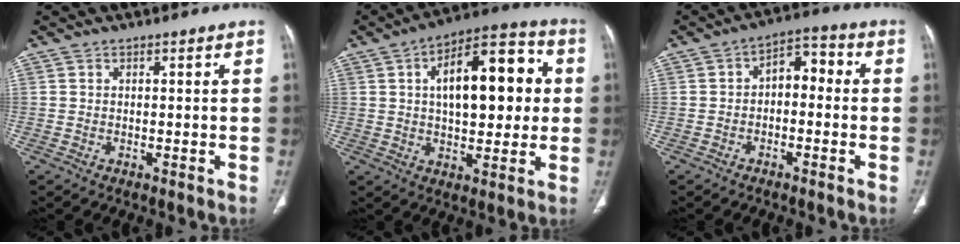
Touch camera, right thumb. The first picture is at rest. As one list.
[{"total": 18.4, "force": [3.3, 9.0, 15.7], "torque": [-0.199, 0.024, 0.045]}, {"total": 6.3, "force": [-0.5, 4.0, 4.9], "torque": [-0.054, 0.035, -0.021]}]